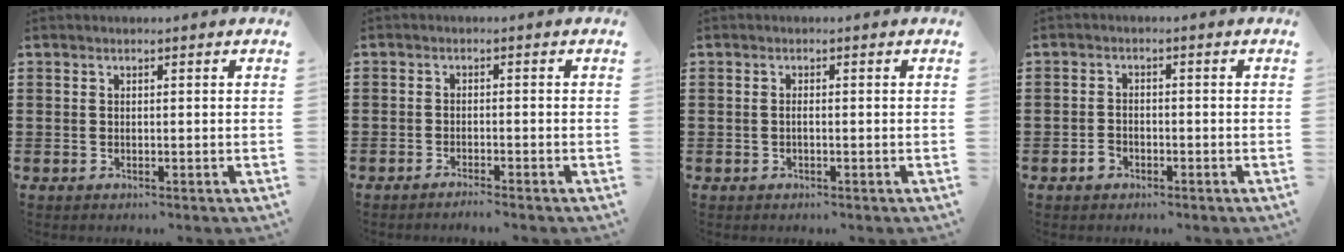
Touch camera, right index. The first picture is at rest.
{"total": 1.7, "force": [-1.6, -0.3, 0.3], "torque": [-0.006, 0.002, -0.033]}
{"total": 0.7, "force": [-0.3, 0.0, 0.6], "torque": [-0.012, -0.005, -0.006]}
{"total": 2.0, "force": [-1.4, 1.2, 0.8], "torque": [-0.017, 0.001, -0.029]}